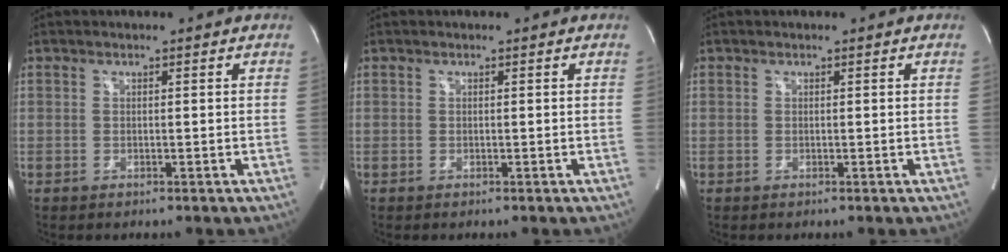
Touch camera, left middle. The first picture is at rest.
{"total": 0.0}
{"total": 0.0}